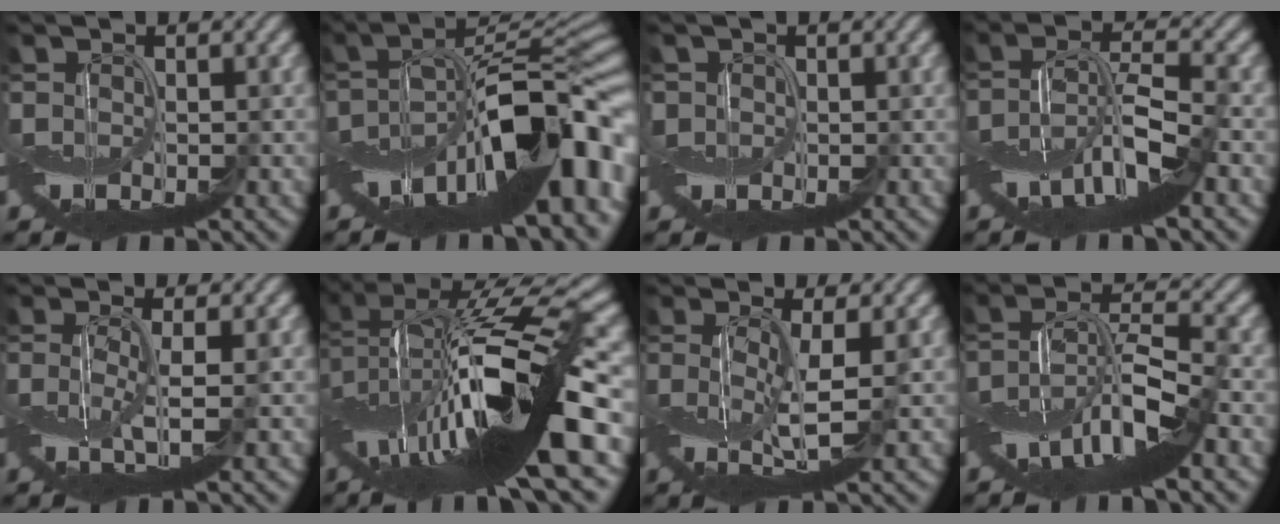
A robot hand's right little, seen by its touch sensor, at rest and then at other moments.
{"total": 16.5, "force": [-4.9, 6.2, 14.5], "torque": [-0.198, 0.021, -0.084]}
{"total": 1.4, "force": [0.2, 1.3, -0.2], "torque": [0.001, 0.000, -0.001]}
{"total": 6.7, "force": [-3.5, 1.5, 5.5], "torque": [-0.102, 0.005, -0.073]}
{"total": 2.2, "force": [-0.3, 0.0, 2.2], "torque": [-0.056, -0.004, -0.007]}
{"total": 17.1, "force": [-2.1, 4.3, 16.5], "torque": [-0.284, 0.018, -0.049]}
{"total": 3.2, "force": [-0.2, 0.4, 3.1], "torque": [-0.072, -0.006, -0.005]}
{"total": 8.3, "force": [-4.5, 2.0, 6.7], "torque": [-0.122, 0.005, -0.090]}